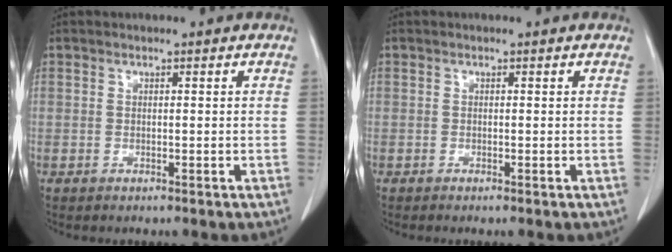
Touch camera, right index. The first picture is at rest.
{"total": 0.0}